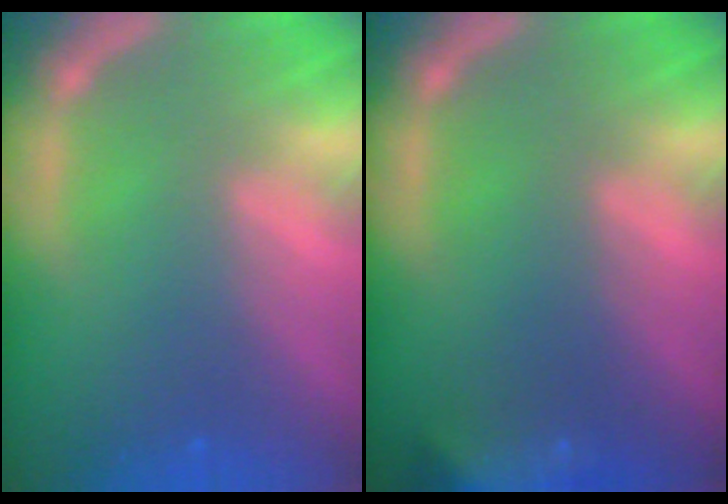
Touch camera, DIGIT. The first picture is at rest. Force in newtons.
{"total": 7.9}